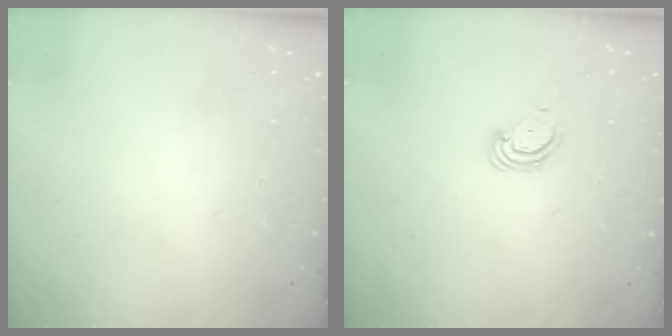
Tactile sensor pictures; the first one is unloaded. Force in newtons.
{"total": 3.8, "press": 3.8, "slide": 0.3}